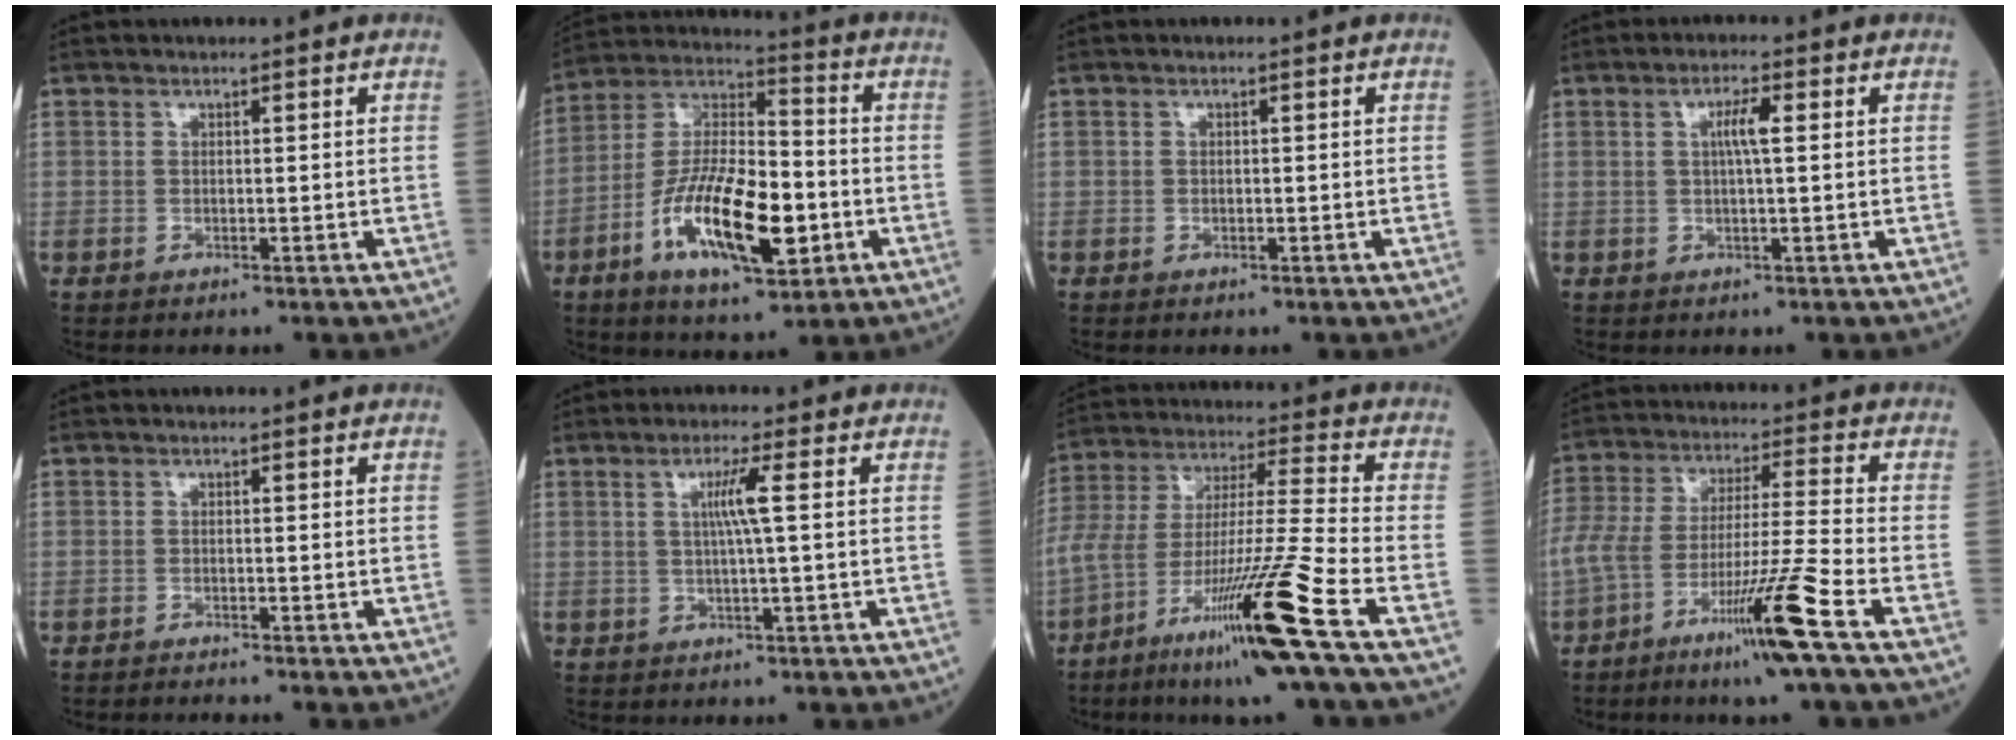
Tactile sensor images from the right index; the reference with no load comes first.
{"total": 16.9, "force": [-5.2, 5.5, 15.2], "torque": [-0.297, -0.001, -0.086]}
{"total": 0.0}
{"total": 3.2, "force": [0.6, 0.1, 3.1], "torque": [-0.058, 0.003, 0.010]}
{"total": 2.1, "force": [-2.0, -0.3, 0.6], "torque": [-0.008, -0.001, -0.028]}
{"total": 3.7, "force": [0.6, -0.9, 3.5], "torque": [-0.069, 0.000, 0.011]}
{"total": 20.6, "force": [-11.6, -1.5, 16.9], "torque": [-0.328, -0.040, -0.211]}
{"total": 13.7, "force": [-7.7, -1.6, 11.2], "torque": [-0.230, -0.019, -0.140]}